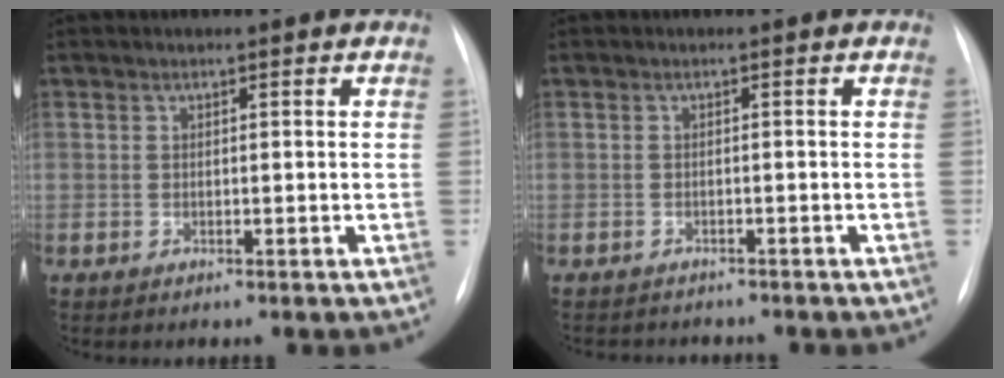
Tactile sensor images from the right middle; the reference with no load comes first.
{"total": 3.4, "force": [-3.2, 1.0, 0.4], "torque": [-0.002, -0.005, -0.042]}